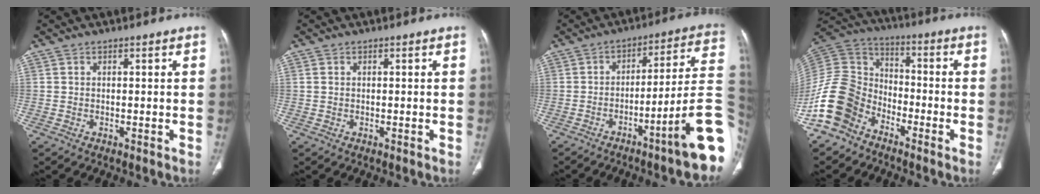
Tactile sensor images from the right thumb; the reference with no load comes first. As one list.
[{"total": 0.8, "force": [0.2, 0.6, 0.5], "torque": [-0.011, 0.003, 0.005]}, {"total": 17.8, "force": [-6.5, 1.3, 16.5], "torque": [-0.172, 0.038, -0.096]}, {"total": 14.1, "force": [-8.3, 9.9, 5.6], "torque": [-0.102, 0.068, -0.174]}]